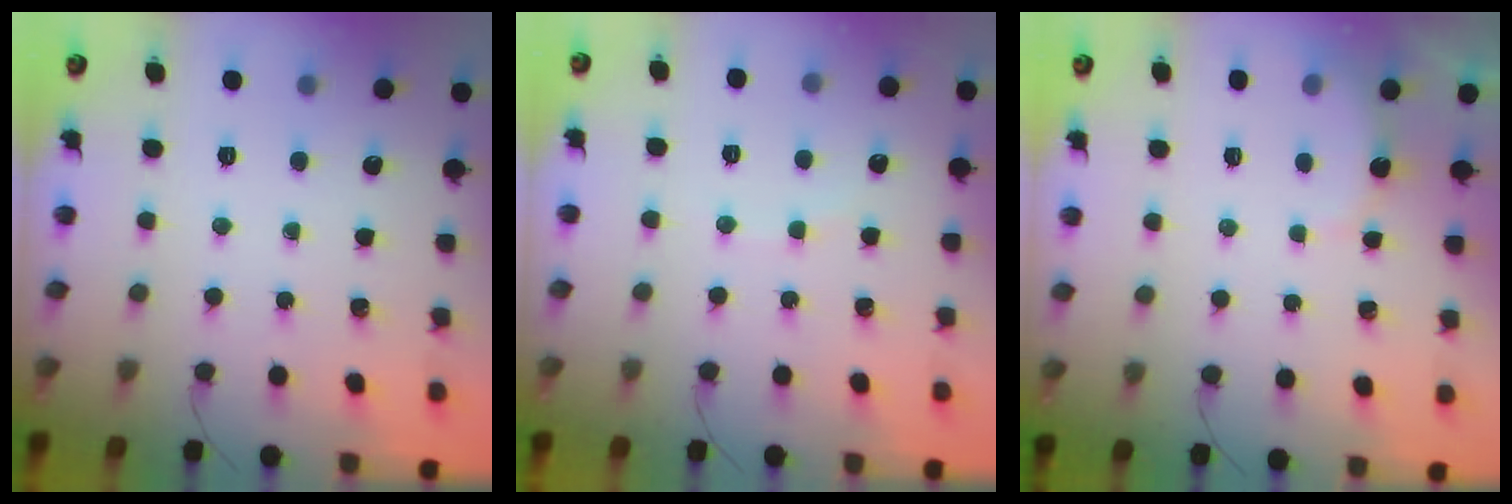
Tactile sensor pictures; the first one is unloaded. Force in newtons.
{"total": 3.2, "press": 3.1, "slide": 0.9}
{"total": 3.0, "press": 2.9, "slide": 0.7}